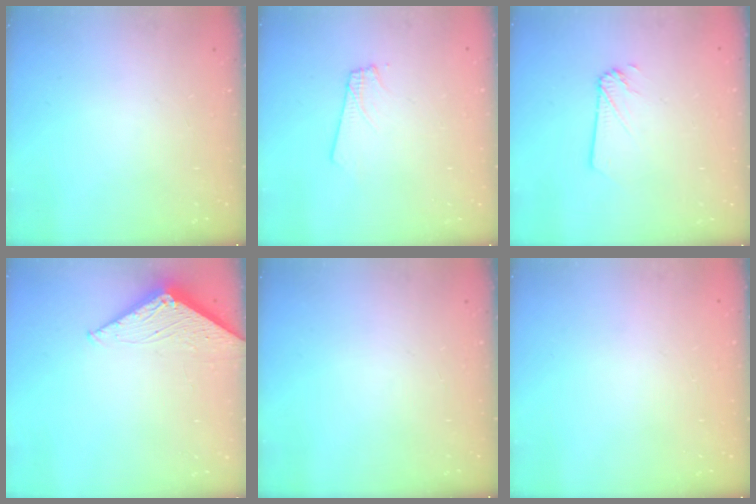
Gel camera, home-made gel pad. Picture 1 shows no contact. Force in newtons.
{"total": 2.0, "press": 2.0, "slide": 0.1}
{"total": 1.3, "press": 1.3, "slide": 0.1}
{"total": 2.8, "press": 2.8, "slide": 0.2}
{"total": 0.0}
{"total": 0.0}